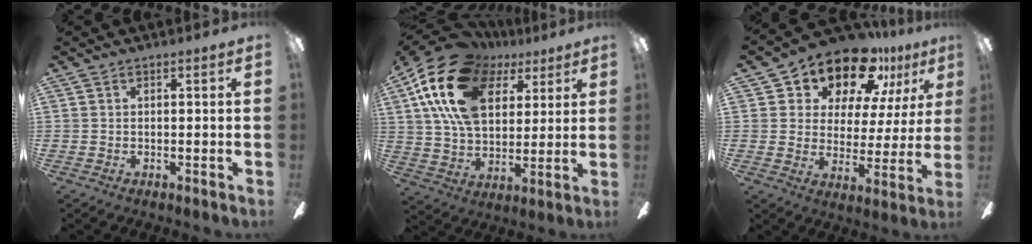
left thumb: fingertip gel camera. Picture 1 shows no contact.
{"total": 22.9, "force": [10.3, 14.5, 14.5], "torque": [-0.288, -0.029, 0.180]}
{"total": 15.4, "force": [12.1, 7.2, 6.4], "torque": [-0.123, -0.077, 0.214]}